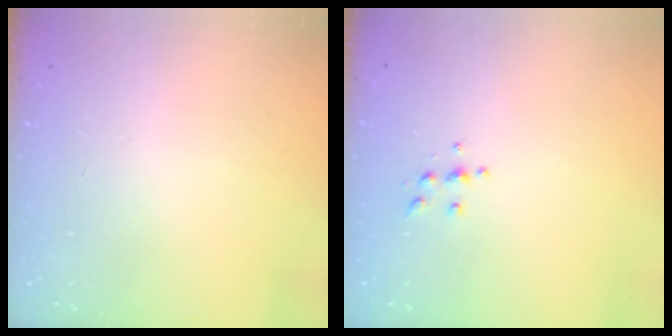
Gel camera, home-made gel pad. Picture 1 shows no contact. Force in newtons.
{"total": 5.3, "press": 5.3, "slide": 0.5}